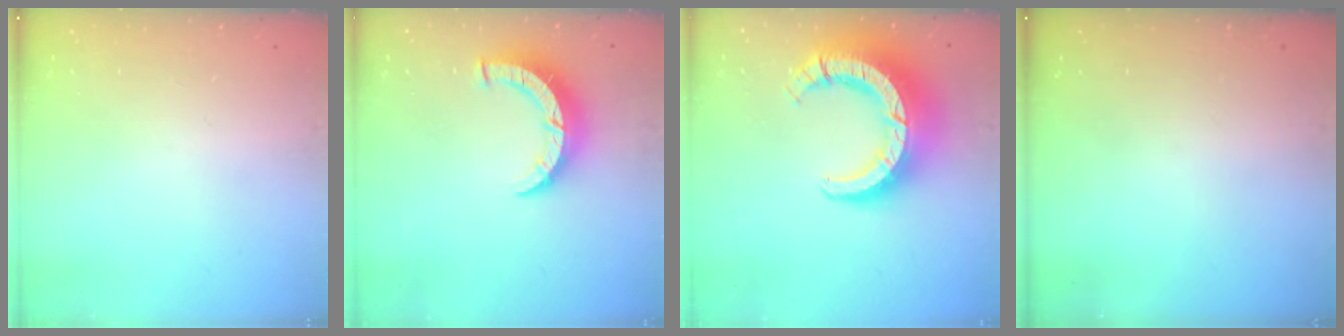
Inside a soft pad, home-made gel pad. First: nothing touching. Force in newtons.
{"total": 8.6, "press": 8.6, "slide": 0.5}
{"total": 18.5, "press": 18.4, "slide": 1.8}
{"total": 0.0}